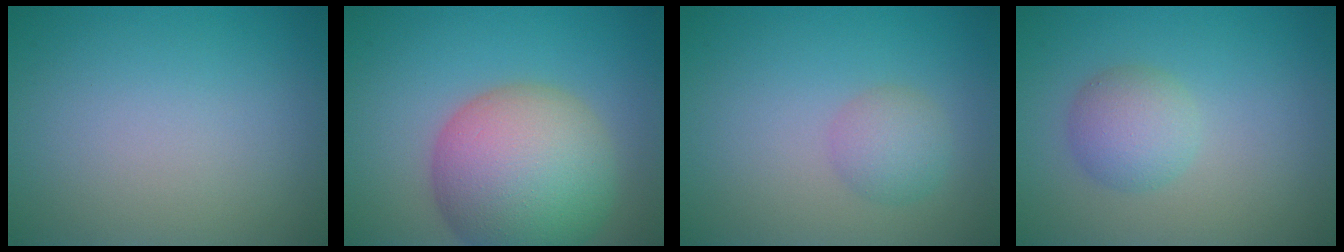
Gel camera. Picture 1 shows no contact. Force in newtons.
{"total": 11.4, "press": 11.4, "slide": 0.8}
{"total": 2.3, "press": 2.3, "slide": 0.0}
{"total": 2.9, "press": 2.9, "slide": 0.0}